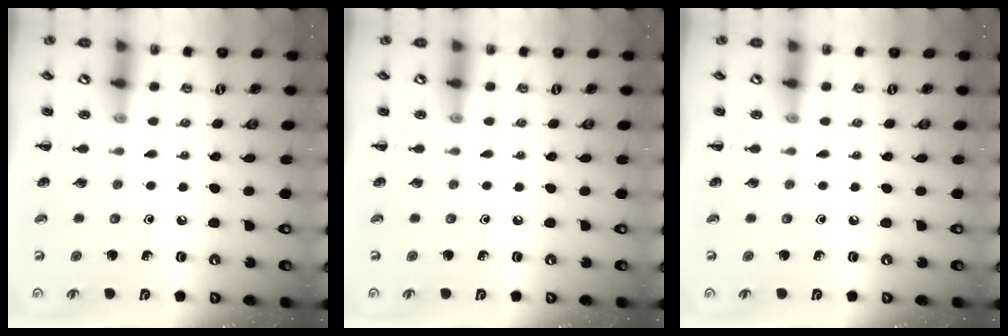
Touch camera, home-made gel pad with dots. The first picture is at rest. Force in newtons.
{"total": 0.0}
{"total": 0.0}